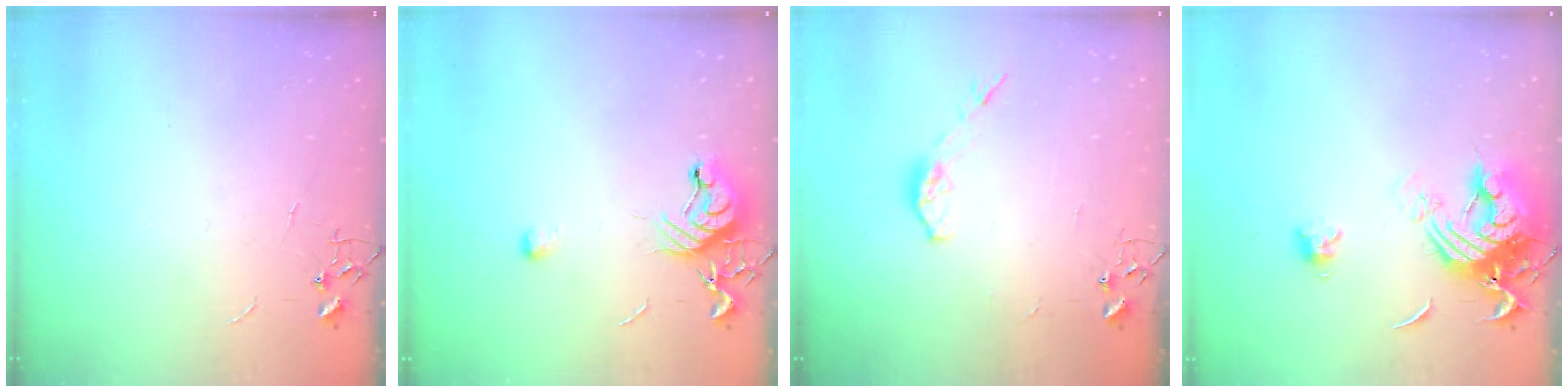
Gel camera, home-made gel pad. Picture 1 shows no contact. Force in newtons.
{"total": 9.7, "press": 9.6, "slide": 1.4}
{"total": 6.3, "press": 6.3, "slide": 0.6}
{"total": 15.0, "press": 14.9, "slide": 1.6}